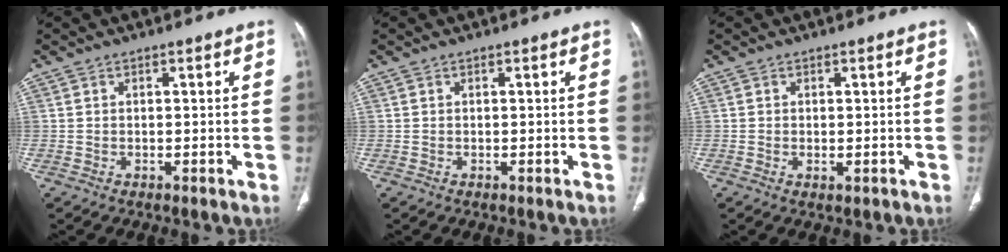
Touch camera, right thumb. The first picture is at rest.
{"total": 0.0}
{"total": 1.2, "force": [-0.3, 0.6, 1.0], "torque": [-0.018, -0.004, -0.002]}